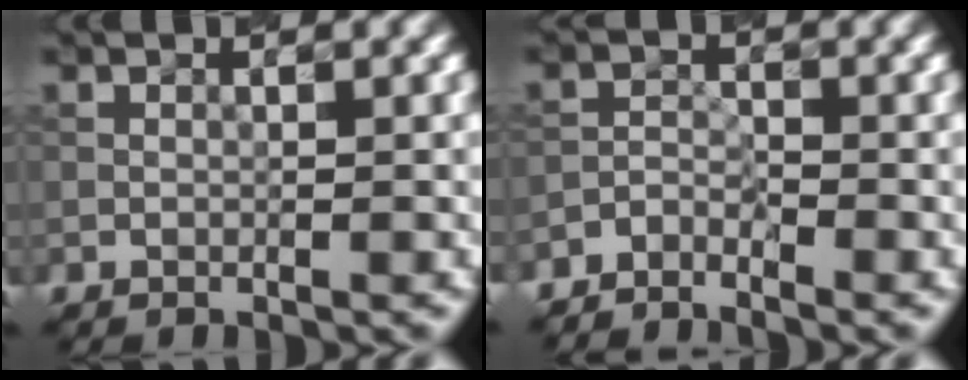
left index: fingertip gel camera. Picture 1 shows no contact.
{"total": 2.4, "force": [-2.3, 0.5, 0.3], "torque": [-0.008, -0.002, -0.056]}